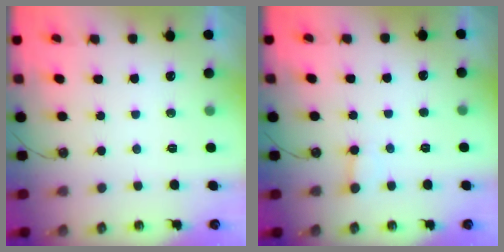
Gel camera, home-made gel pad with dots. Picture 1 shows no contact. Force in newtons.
{"total": 2.4, "press": 2.4, "slide": 0.1}